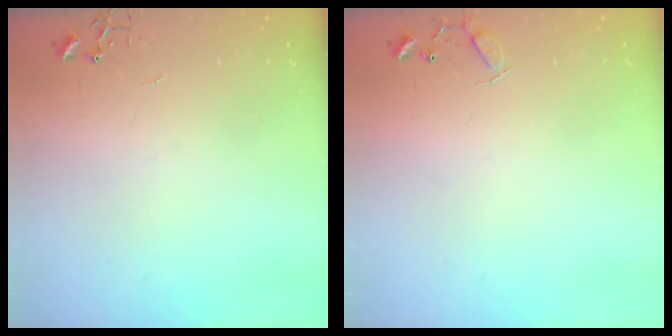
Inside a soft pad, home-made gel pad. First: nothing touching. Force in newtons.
{"total": 7.7, "press": 7.6, "slide": 0.5}